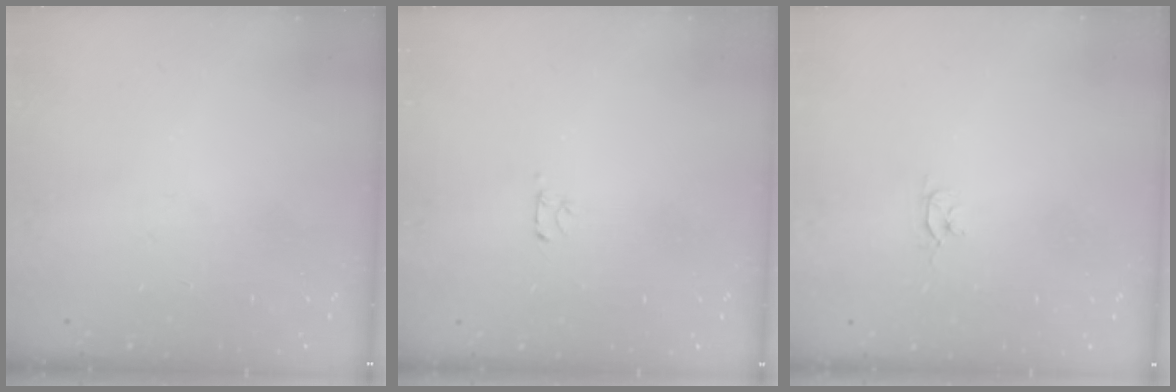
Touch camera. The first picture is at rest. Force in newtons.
{"total": 2.5, "press": 2.4, "slide": 0.3}
{"total": 2.6, "press": 2.6, "slide": 0.3}